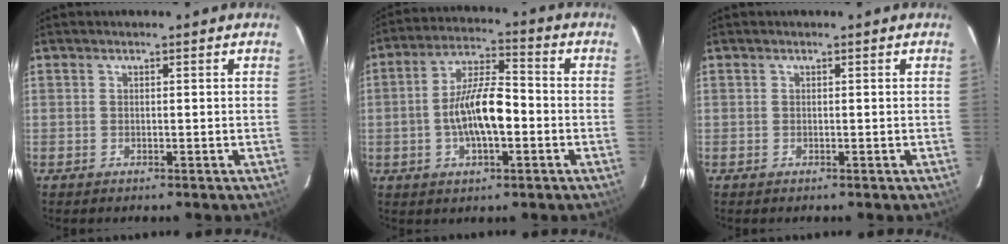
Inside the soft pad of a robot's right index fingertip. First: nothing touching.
{"total": 11.1, "force": [-2.1, 3.9, 10.2], "torque": [-0.195, 0.009, -0.036]}
{"total": 0.0}